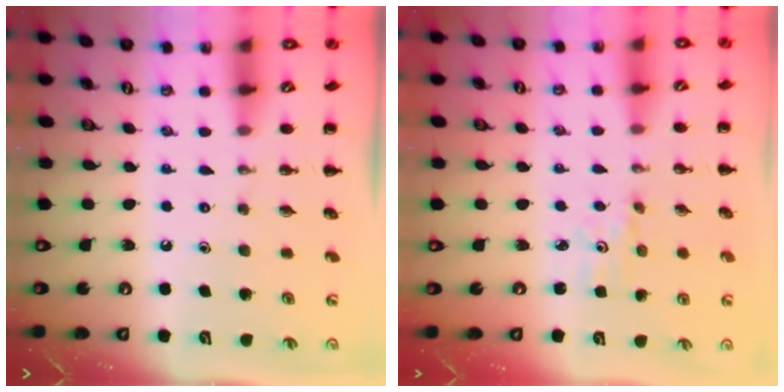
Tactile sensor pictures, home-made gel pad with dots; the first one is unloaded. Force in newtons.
{"total": 2.4, "press": 2.3, "slide": 0.7}